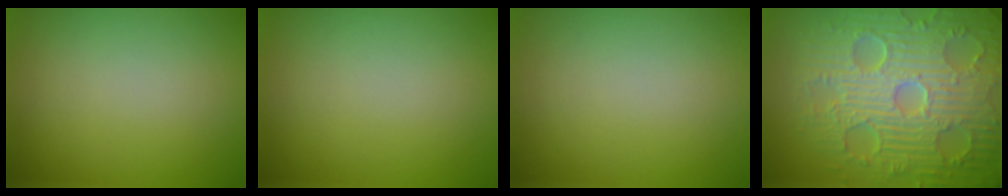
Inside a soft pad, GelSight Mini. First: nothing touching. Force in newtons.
{"total": 0.0}
{"total": 0.0}
{"total": 10.7, "press": 7.2, "slide": 7.9}